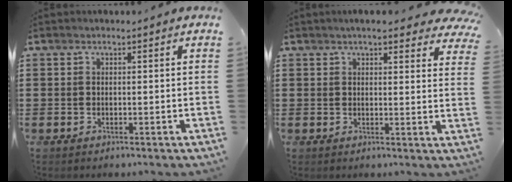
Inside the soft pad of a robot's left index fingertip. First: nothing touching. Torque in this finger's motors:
{"motor_torque": [2.14, 0.00, -0.03, -0.17]}